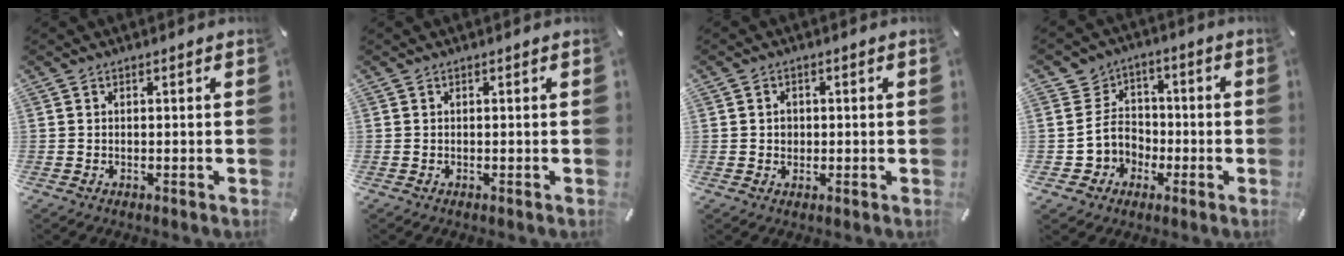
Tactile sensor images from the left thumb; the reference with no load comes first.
{"total": 0.0}
{"total": 2.3, "force": [0.1, 2.2, 0.8], "torque": [-0.012, 0.004, -0.002]}
{"total": 10.1, "force": [-1.8, 9.9, 0.5], "torque": [-0.008, 0.021, -0.025]}